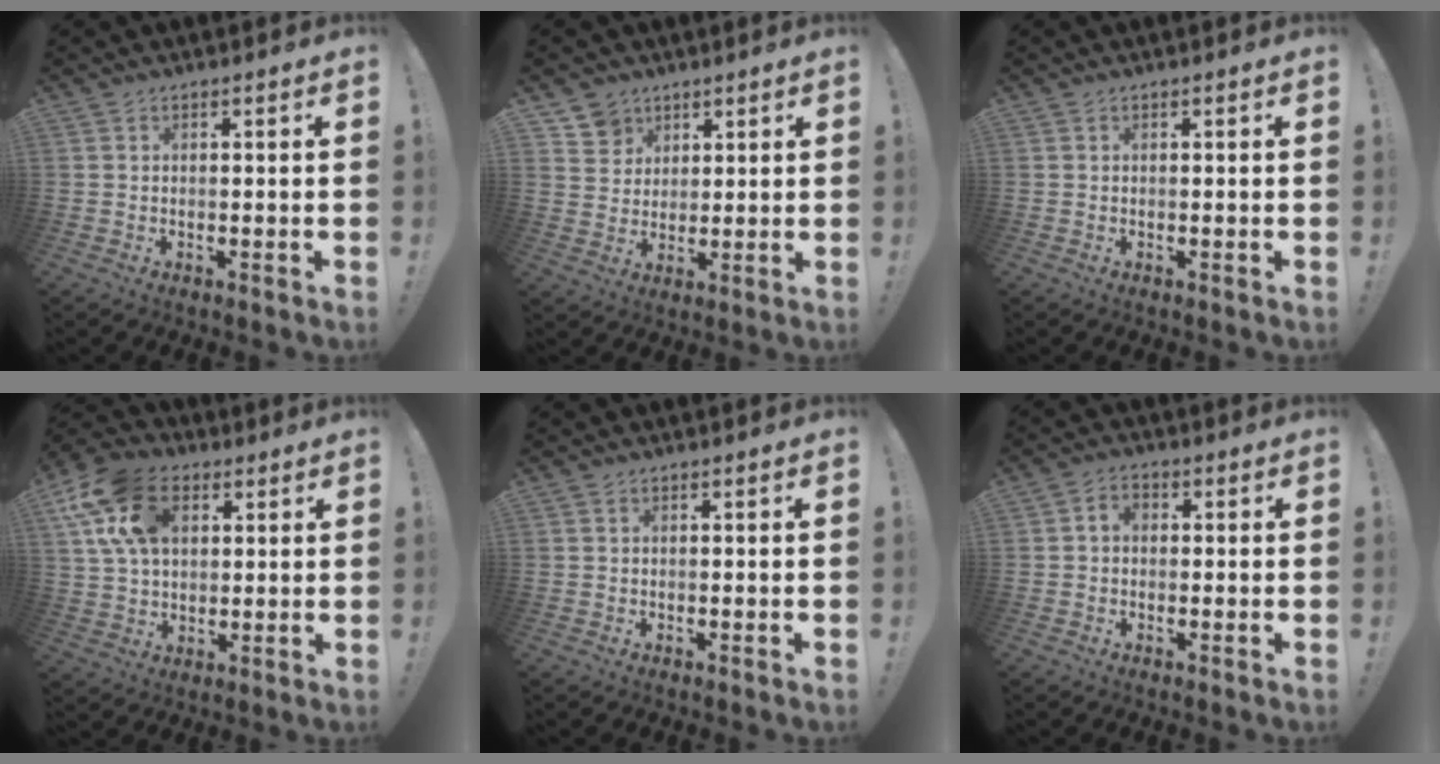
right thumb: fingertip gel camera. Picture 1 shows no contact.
{"total": 6.7, "force": [4.4, 5.1, 0.4], "torque": [-0.008, -0.030, 0.087]}
{"total": 0.0}
{"total": 18.0, "force": [6.9, 12.4, 11.1], "torque": [-0.198, -0.015, 0.132]}
{"total": 0.0}
{"total": 3.7, "force": [-0.2, 2.6, 2.6], "torque": [-0.045, 0.010, -0.004]}